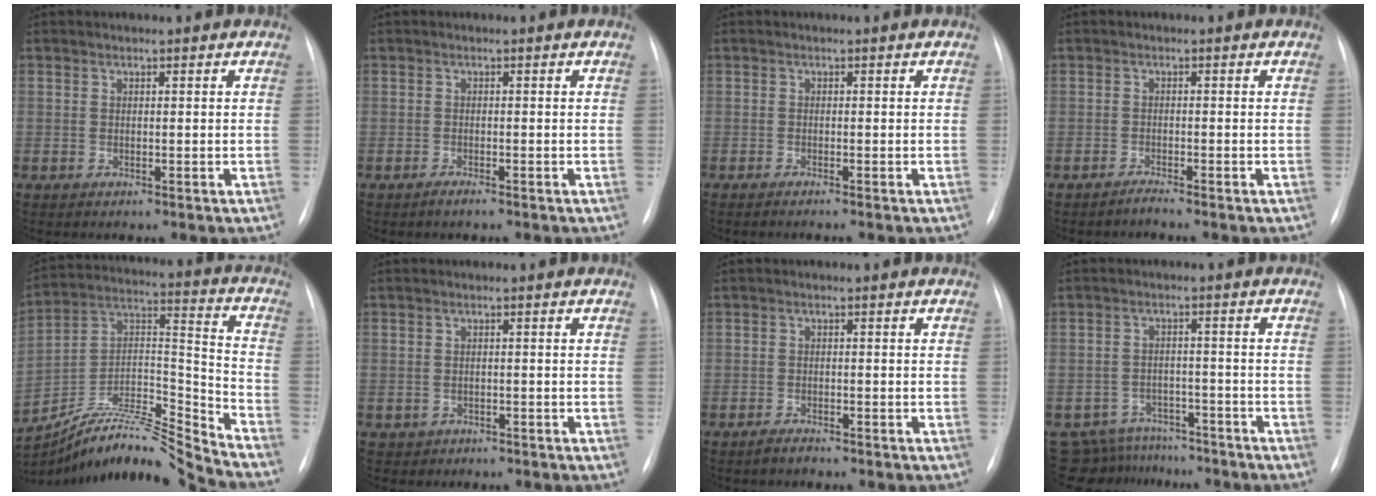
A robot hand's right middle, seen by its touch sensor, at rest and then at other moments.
{"total": 1.1, "force": [-0.8, 0.0, 0.7], "torque": [-0.018, -0.003, -0.016]}
{"total": 1.4, "force": [-1.1, -0.3, 0.8], "torque": [-0.010, 0.001, -0.017]}
{"total": 1.1, "force": [-1.0, -0.4, 0.3], "torque": [-0.007, -0.002, -0.019]}
{"total": 18.8, "force": [-18.0, -1.4, 5.0], "torque": [-0.097, 0.046, -0.315]}
{"total": 1.5, "force": [-0.9, 1.2, -0.1], "torque": [-0.010, 0.005, -0.011]}
{"total": 1.5, "force": [-1.3, 0.3, 0.6], "torque": [-0.019, -0.003, -0.021]}
{"total": 10.5, "force": [-9.7, 4.1, 0.4], "torque": [-0.010, 0.019, -0.129]}